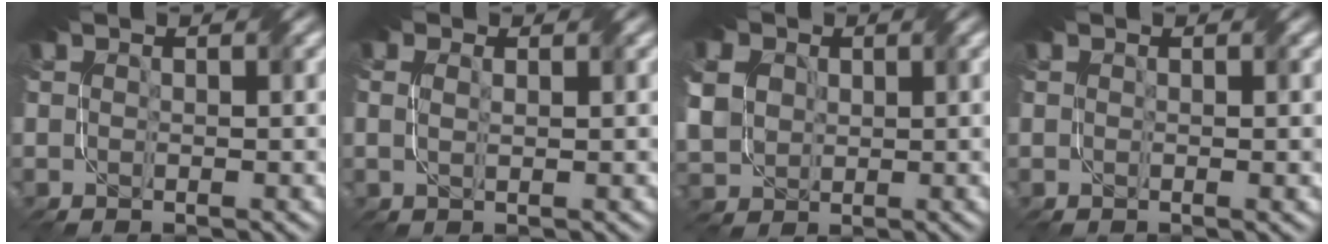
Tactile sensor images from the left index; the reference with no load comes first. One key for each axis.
{"total": 1.4, "fx": 0.7, "fy": 0.8, "fz": 0.9, "tx": -0.011, "ty": 0.005, "tz": 0.000}
{"total": 6.6, "fx": 2.2, "fy": 5.4, "fz": 3.0, "tx": -0.107, "ty": 0.022, "tz": 0.043}
{"total": 0.5, "fx": 0.1, "fy": 0.2, "fz": 0.5, "tx": -0.003, "ty": -0.001, "tz": 0.001}